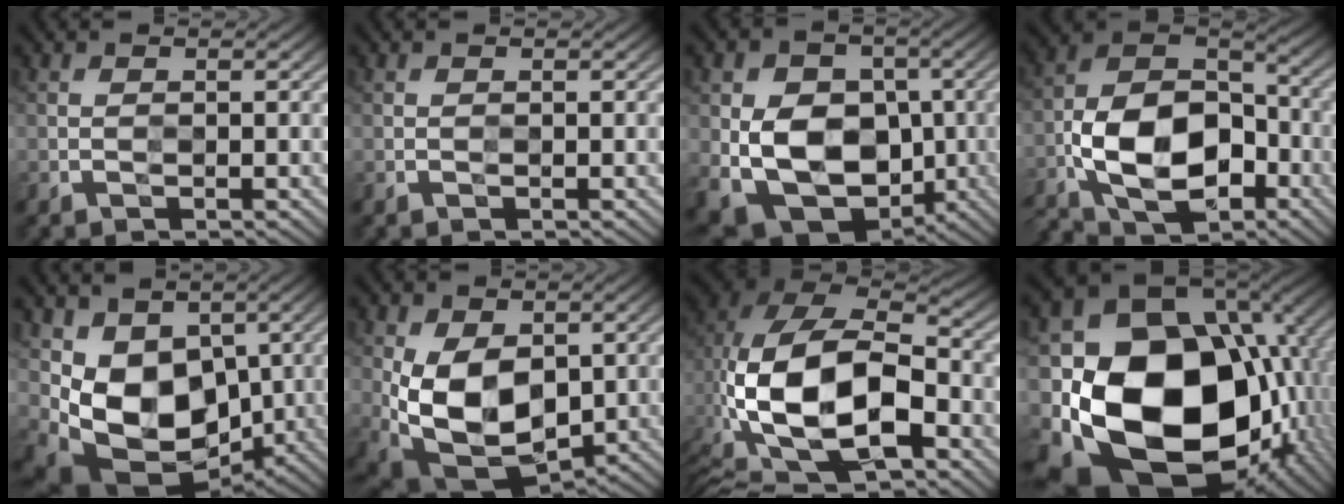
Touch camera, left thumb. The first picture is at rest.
{"total": 0.0}
{"total": 13.2, "force": [-1.6, 9.7, 8.8], "torque": [-0.159, -0.028, -0.026]}
{"total": 15.0, "force": [-6.0, 9.0, 10.4], "torque": [-0.210, -0.026, -0.121]}
{"total": 11.0, "force": [0.7, 8.1, 7.4], "torque": [-0.162, -0.044, 0.019]}
{"total": 12.7, "force": [-1.0, 8.2, 9.7], "torque": [-0.214, -0.030, -0.011]}
{"total": 18.7, "force": [-4.5, 11.2, 14.2], "torque": [-0.310, -0.029, -0.063]}
{"total": 21.3, "force": [-2.2, 16.4, 13.4], "torque": [-0.302, -0.058, -0.005]}